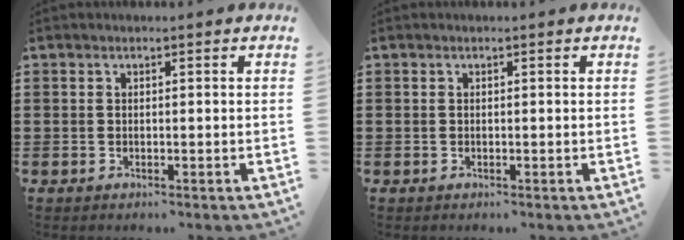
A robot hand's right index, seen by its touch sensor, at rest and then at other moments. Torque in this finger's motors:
{"motor_torque": [0.01, 0.02, 0.00, -0.01]}